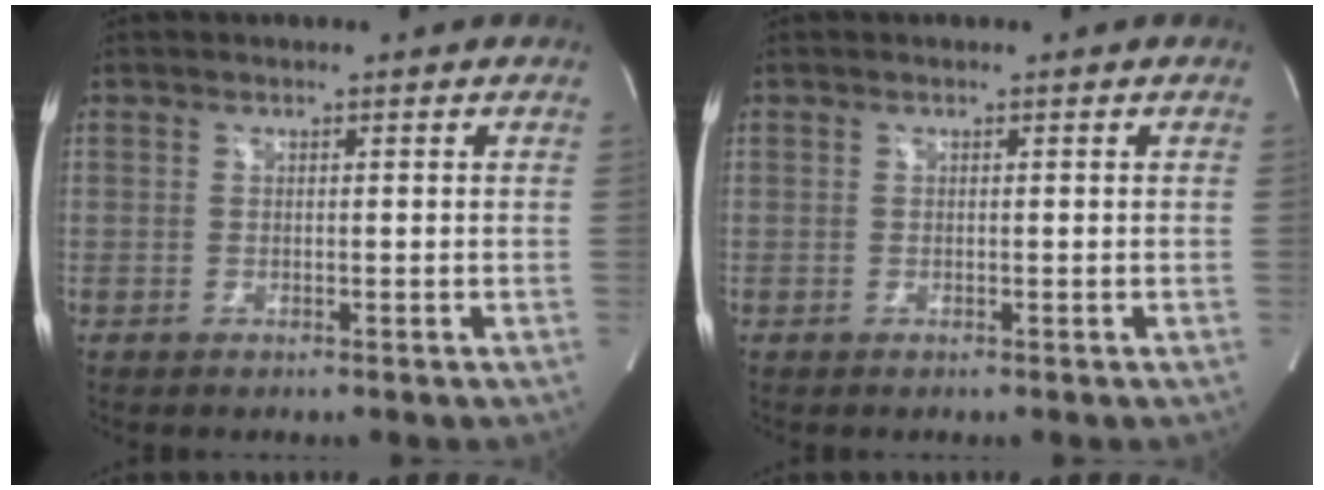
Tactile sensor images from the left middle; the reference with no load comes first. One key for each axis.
{"total": 0.0}